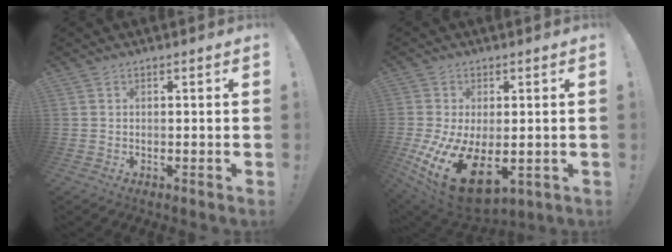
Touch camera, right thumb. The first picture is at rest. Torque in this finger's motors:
{"motor_torque": [0.09, 1.06, 1.25, -0.67, 0.49]}